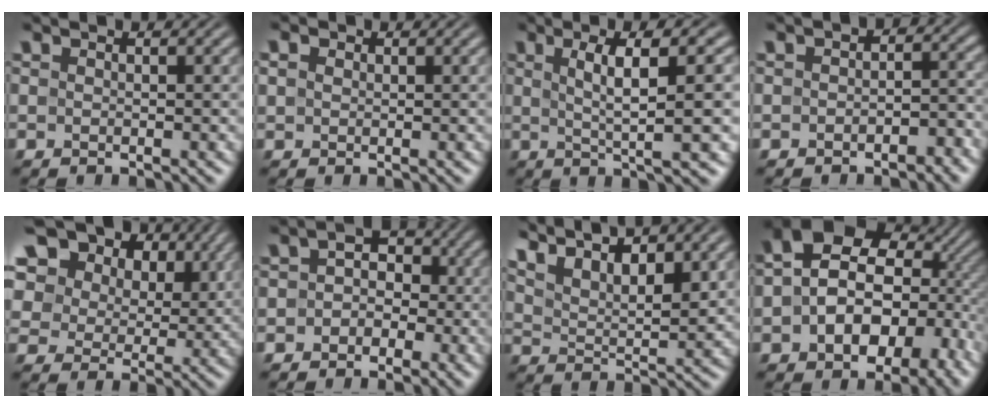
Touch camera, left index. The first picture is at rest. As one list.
[{"total": 1.4, "force": [0.6, 1.0, 0.6], "torque": [-0.015, 0.004, 0.008]}, {"total": 7.3, "force": [1.4, 1.5, 7.0], "torque": [-0.098, 0.009, 0.022]}, {"total": 3.4, "force": [-1.5, 2.2, 2.1], "torque": [-0.016, 0.005, -0.029]}, {"total": 16.5, "force": [9.0, 11.0, 8.4], "torque": [-0.197, 0.038, 0.171]}, {"total": 3.0, "force": [-1.0, 2.4, 1.5], "torque": [-0.005, 0.011, -0.025]}, {"total": 9.2, "force": [6.3, 3.6, 5.6], "torque": [-0.101, 0.024, 0.098]}, {"total": 15.3, "force": [-0.4, 10.7, 10.9], "torque": [-0.158, -0.018, 0.007]}]